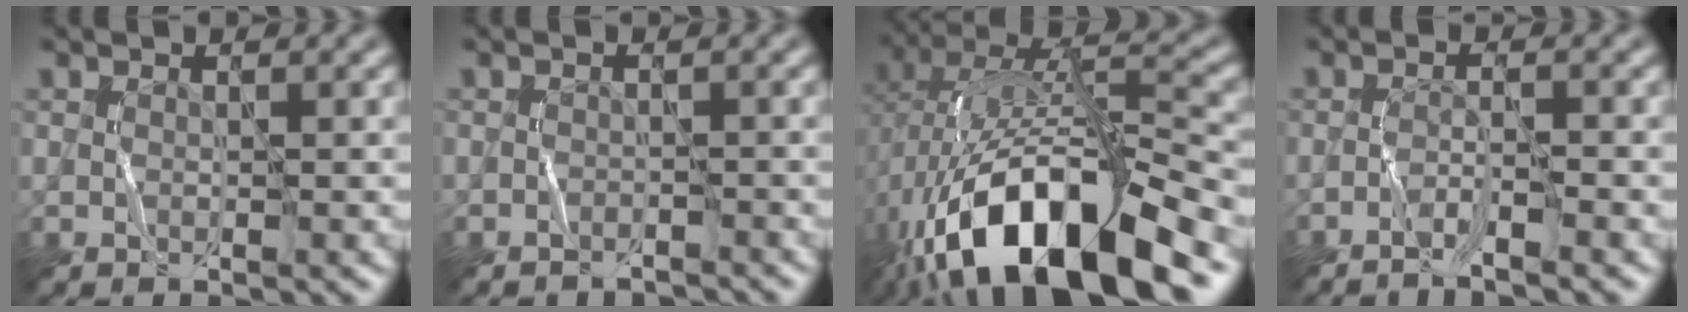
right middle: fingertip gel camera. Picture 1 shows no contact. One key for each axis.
{"total": 1.5, "fx": -1.4, "fy": 0.2, "fz": -0.4, "tx": 0.009, "ty": 0.001, "tz": -0.022}
{"total": 16.4, "fx": -8.5, "fy": 6.8, "fz": 12.3, "tx": -0.228, "ty": 0.002, "tz": -0.146}
{"total": 1.9, "fx": -1.7, "fy": -0.2, "fz": 0.9, "tx": -0.016, "ty": 0.009, "tz": -0.037}